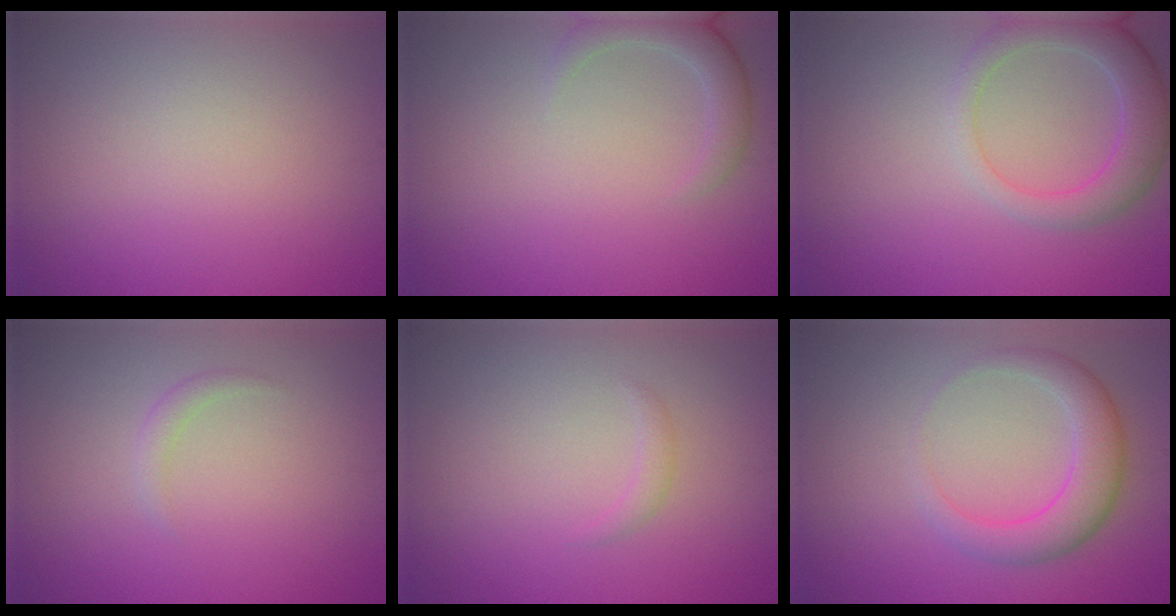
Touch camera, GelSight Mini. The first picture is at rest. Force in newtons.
{"total": 2.9, "press": 2.8, "slide": 0.3}
{"total": 4.5, "press": 4.4, "slide": 0.5}
{"total": 1.0, "press": 1.0, "slide": 0.0}
{"total": 0.8, "press": 0.8, "slide": 0.1}
{"total": 4.2, "press": 4.2, "slide": 0.2}